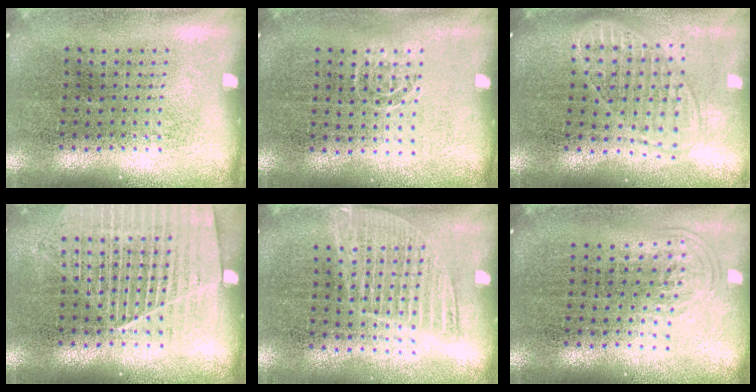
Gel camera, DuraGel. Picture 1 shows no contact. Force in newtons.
{"total": 0.6, "press": 0.4, "slide": 0.4}
{"total": 1.8, "press": 1.4, "slide": 1.0}
{"total": 1.3, "press": 1.3, "slide": 0.2}
{"total": 1.3, "press": 1.2, "slide": 0.6}
{"total": 0.9, "press": 0.7, "slide": 0.6}